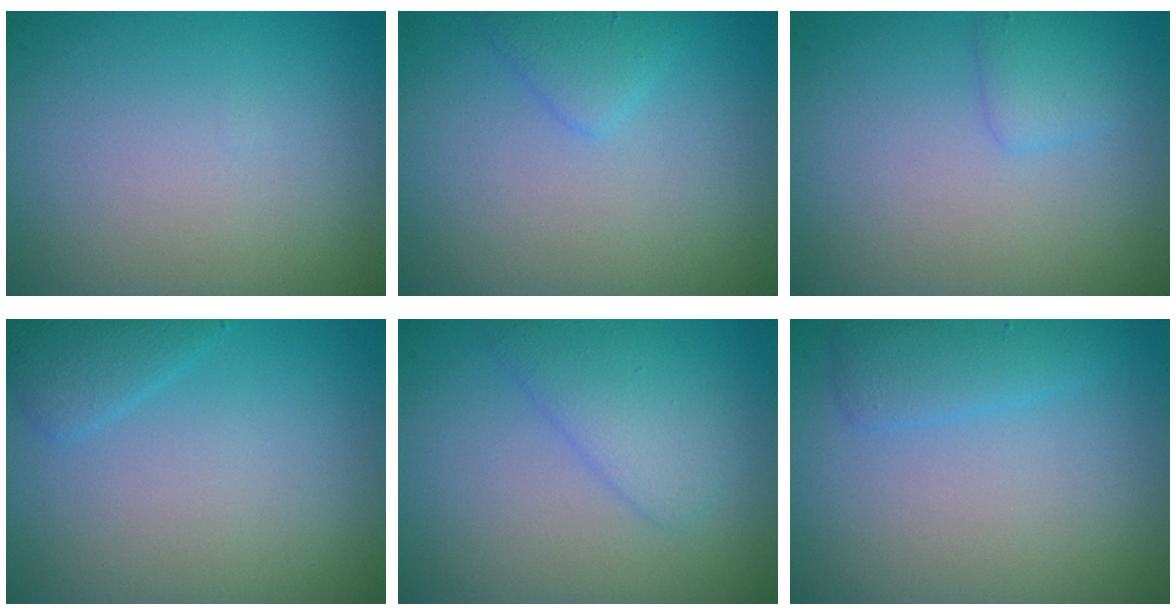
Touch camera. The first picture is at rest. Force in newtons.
{"total": 1.7, "press": 1.7, "slide": 0.1}
{"total": 1.7, "press": 1.7, "slide": 0.1}
{"total": 1.7, "press": 1.7, "slide": 0.1}
{"total": 3.0, "press": 3.0, "slide": 0.2}
{"total": 2.1, "press": 2.1, "slide": 0.2}